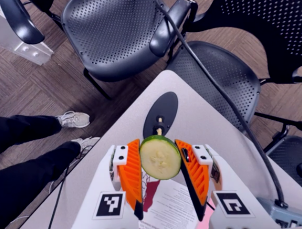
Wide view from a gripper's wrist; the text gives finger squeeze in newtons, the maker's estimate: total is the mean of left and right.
{"total": 11.0, "left": 10.4, "right": 11.7}